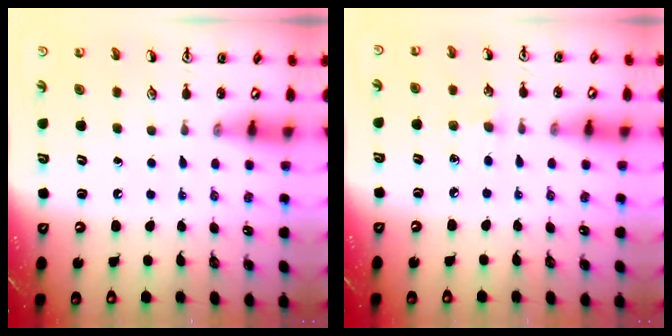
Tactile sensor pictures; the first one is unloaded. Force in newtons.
{"total": 5.4, "press": 5.3, "slide": 0.7}